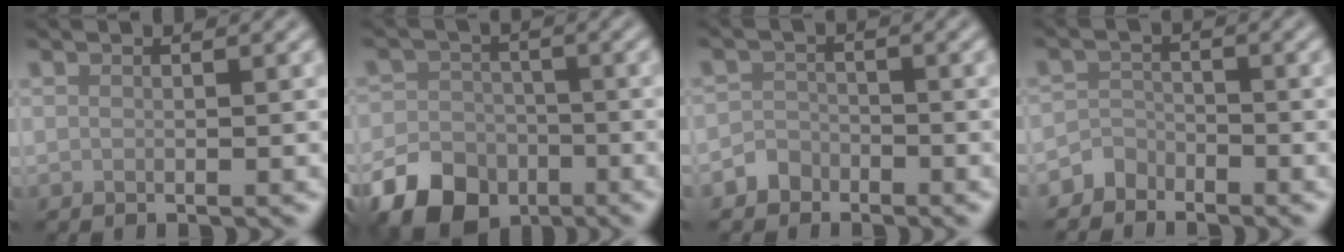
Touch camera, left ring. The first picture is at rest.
{"total": 7.4, "force": [-4.3, 5.2, 3.0], "torque": [-0.055, -0.017, -0.082]}
{"total": 1.8, "force": [-1.3, 1.2, 0.0], "torque": [0.009, 0.008, -0.026]}
{"total": 1.9, "force": [-1.7, 1.0, -0.2], "torque": [0.010, 0.012, -0.036]}